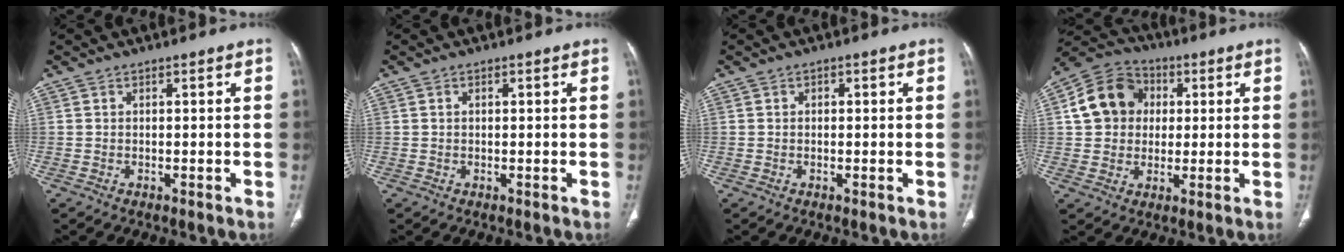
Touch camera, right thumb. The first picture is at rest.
{"total": 0.5, "force": [0.1, 0.3, 0.4], "torque": [-0.008, 0.003, 0.001]}
{"total": 0.8, "force": [0.1, 0.6, 0.4], "torque": [-0.001, 0.002, -0.001]}
{"total": 12.3, "force": [2.1, 10.6, 5.9], "torque": [-0.087, 0.014, 0.025]}